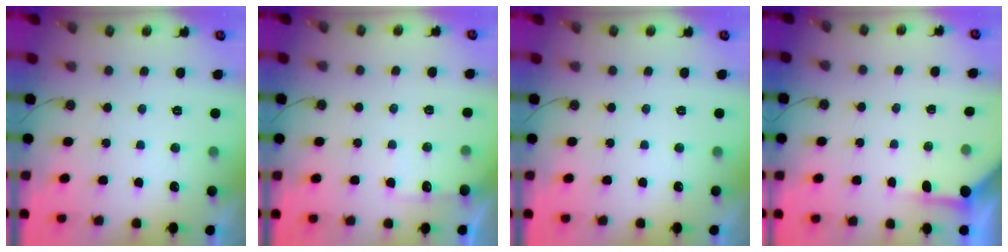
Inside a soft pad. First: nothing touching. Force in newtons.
{"total": 4.8, "press": 4.8, "slide": 0.5}
{"total": 0.0}
{"total": 3.9, "press": 3.9, "slide": 0.4}